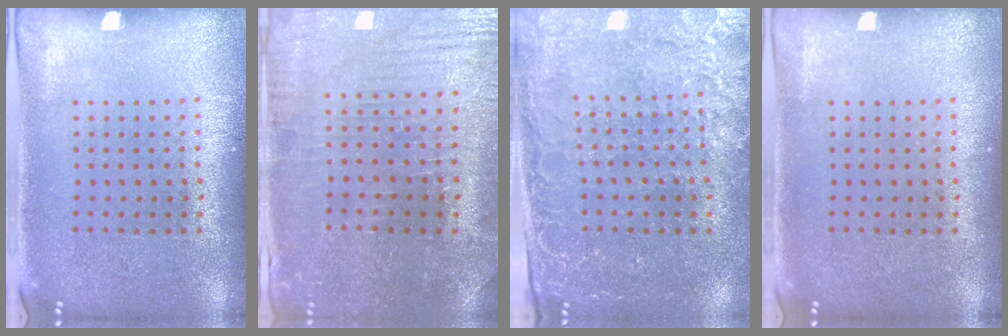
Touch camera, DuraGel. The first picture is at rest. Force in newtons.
{"total": 1.3, "press": 1.2, "slide": 0.4}
{"total": 3.1, "press": 2.9, "slide": 1.0}
{"total": 0.0}